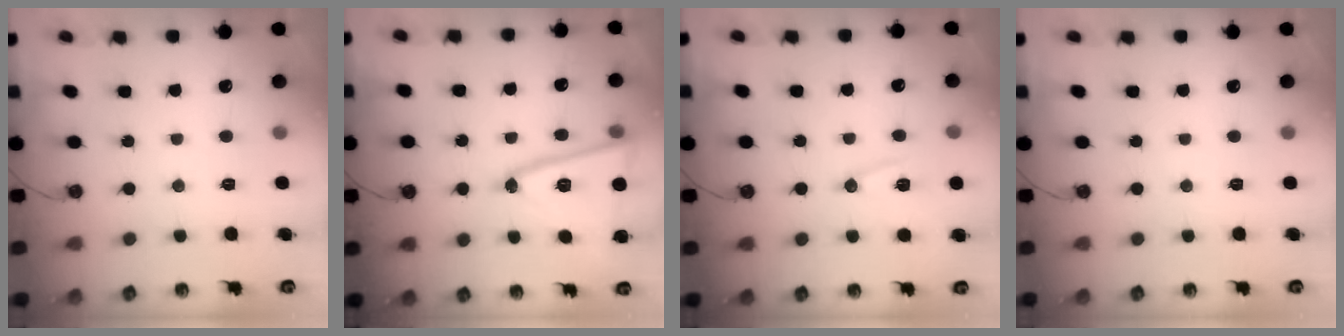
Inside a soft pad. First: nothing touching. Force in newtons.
{"total": 16.7, "press": 16.7, "slide": 1.1}
{"total": 9.9, "press": 9.3, "slide": 3.4}
{"total": 0.0}